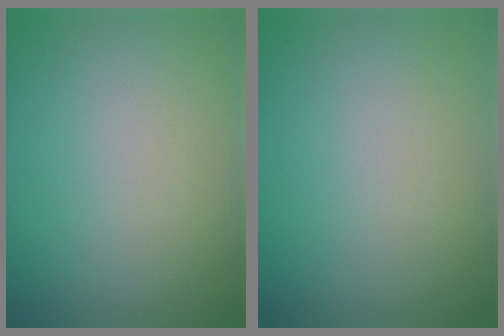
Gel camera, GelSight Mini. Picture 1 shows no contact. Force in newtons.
{"total": 0.0}